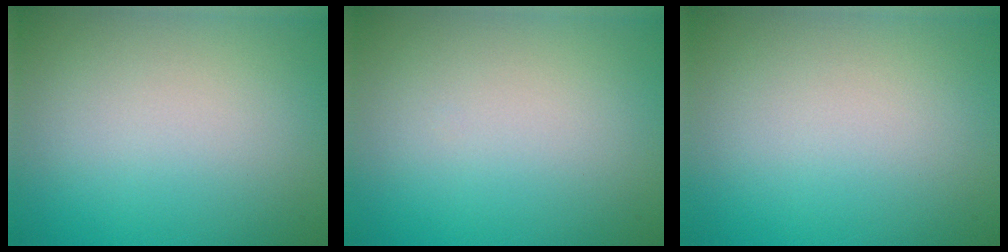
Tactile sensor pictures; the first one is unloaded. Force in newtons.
{"total": 0.0}
{"total": 0.0}